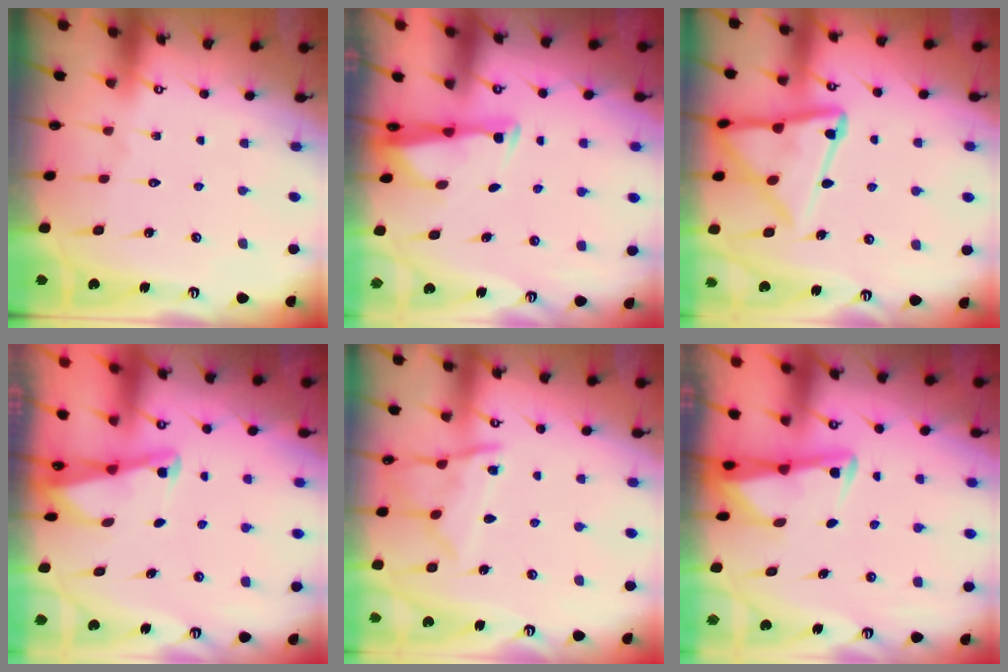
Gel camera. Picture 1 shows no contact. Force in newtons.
{"total": 3.1, "press": 3.0, "slide": 0.8}
{"total": 16.1, "press": 16.0, "slide": 1.6}
{"total": 2.2, "press": 2.2, "slide": 0.3}
{"total": 10.8, "press": 10.7, "slide": 1.1}
{"total": 2.9, "press": 2.9, "slide": 0.4}